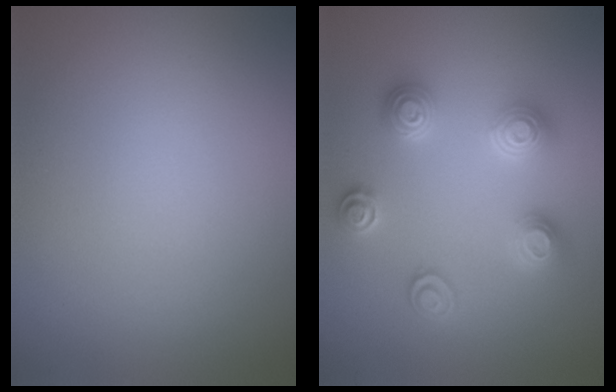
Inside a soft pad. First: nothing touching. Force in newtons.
{"total": 3.5, "press": 3.5, "slide": 0.6}